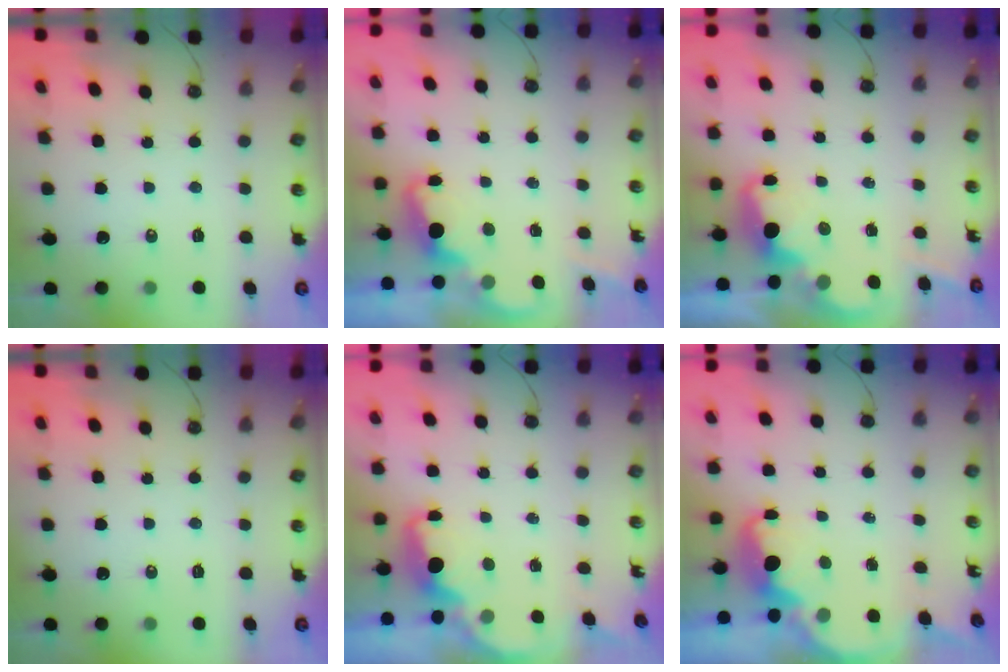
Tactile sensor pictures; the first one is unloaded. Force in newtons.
{"total": 1.9, "press": 1.9, "slide": 0.6}
{"total": 2.6, "press": 2.6, "slide": 0.5}
{"total": 0.0}
{"total": 2.1, "press": 2.0, "slide": 0.7}
{"total": 2.8, "press": 2.8, "slide": 0.4}